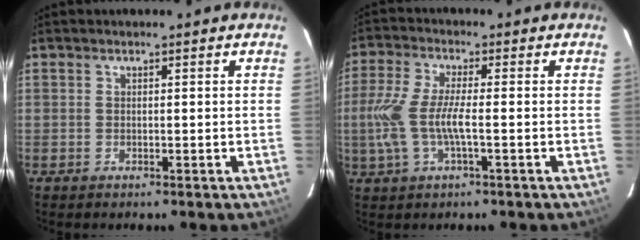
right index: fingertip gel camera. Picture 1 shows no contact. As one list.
[{"total": 9.1, "force": [-1.6, 2.1, 8.7], "torque": [-0.192, -0.003, -0.031]}]